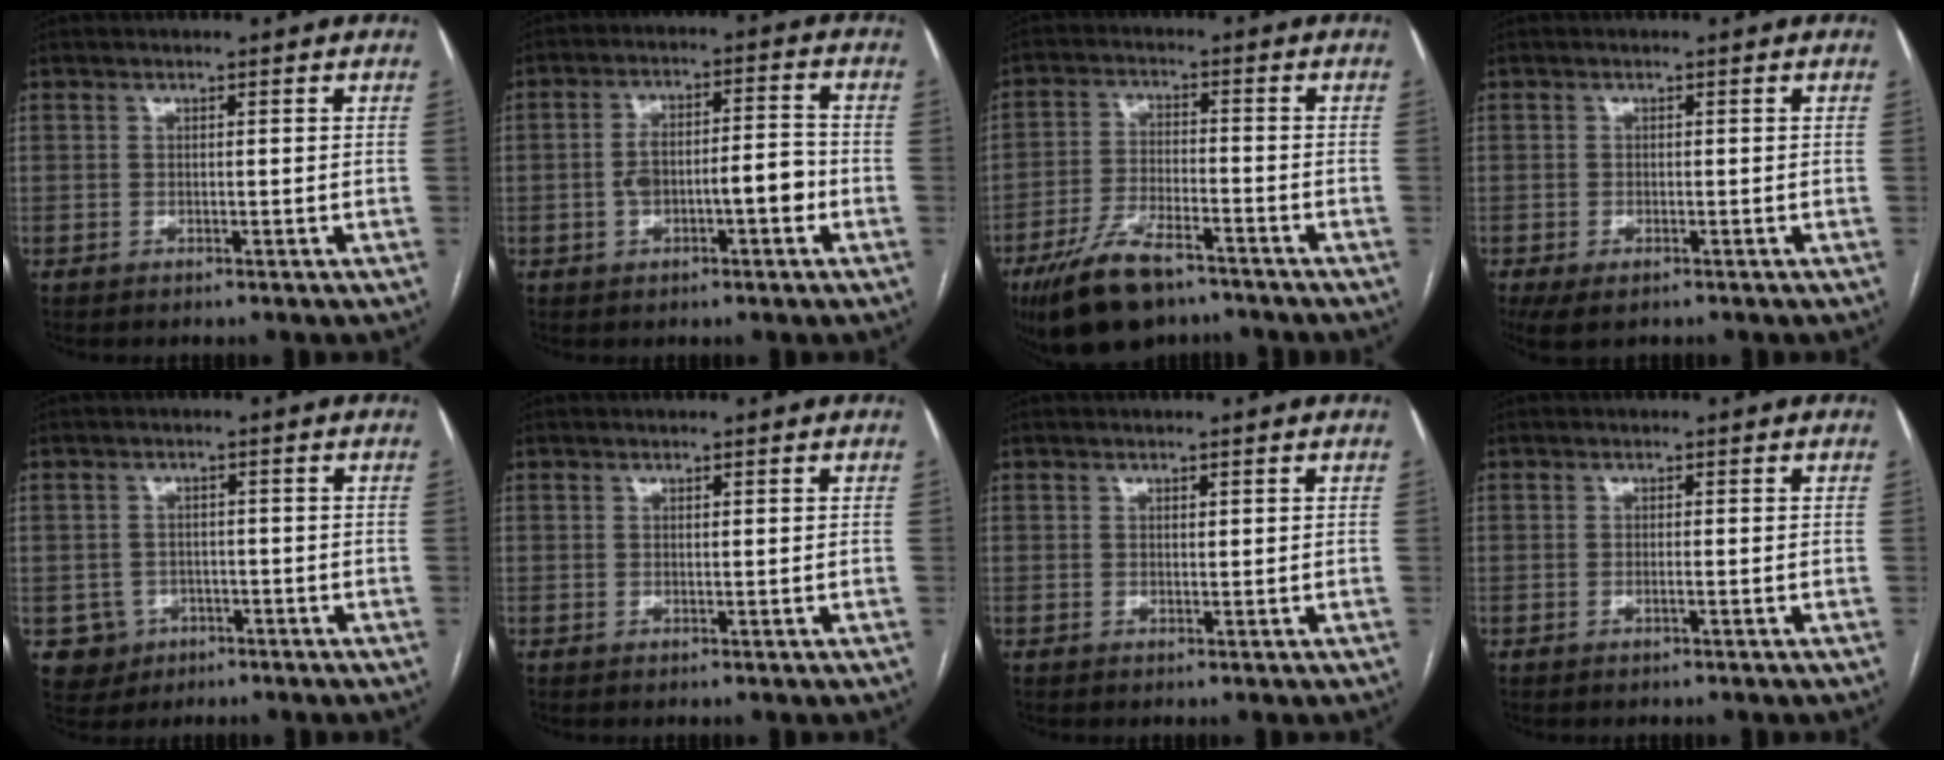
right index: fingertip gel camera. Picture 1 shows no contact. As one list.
[{"total": 8.1, "force": [-2.0, 2.7, 7.3], "torque": [-0.132, 0.030, -0.030]}, {"total": 11.3, "force": [-7.8, 4.1, 7.0], "torque": [-0.143, -0.014, -0.139]}, {"total": 4.0, "force": [-2.4, 1.9, 2.5], "torque": [-0.048, -0.010, -0.036]}, {"total": 4.4, "force": [-1.5, 4.1, 0.2], "torque": [0.005, 0.011, -0.017]}, {"total": 0.0}, {"total": 0.6, "force": [0.3, 0.3, 0.4], "torque": [-0.006, -0.003, 0.005]}, {"total": 0.7, "force": [-0.3, -0.1, 0.6], "torque": [-0.013, 0.000, -0.003]}]